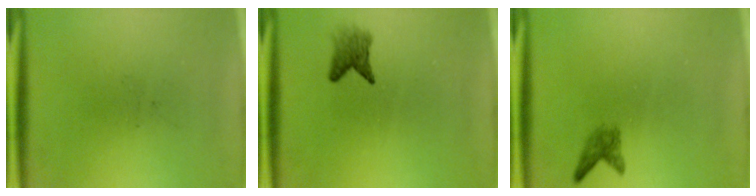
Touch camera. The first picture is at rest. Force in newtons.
{"total": 2.4}
{"total": 1.8}